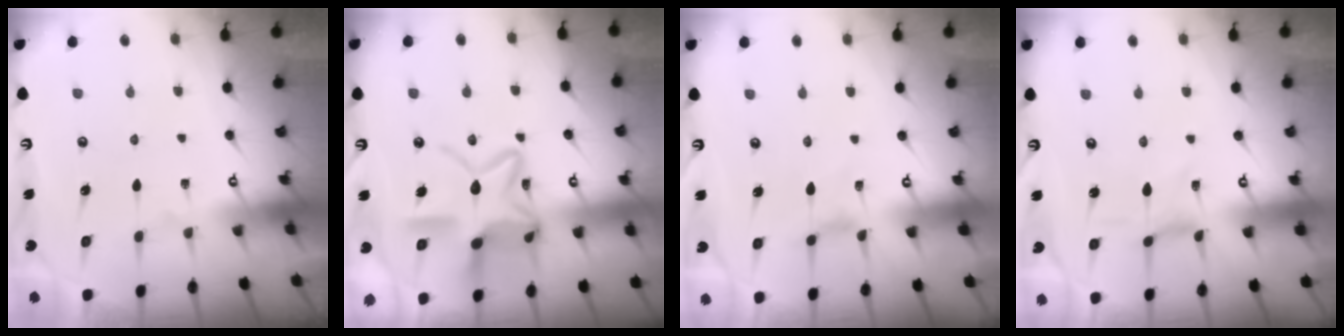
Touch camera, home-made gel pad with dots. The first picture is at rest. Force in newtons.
{"total": 18.1, "press": 18.0, "slide": 1.5}
{"total": 0.0}
{"total": 0.0}